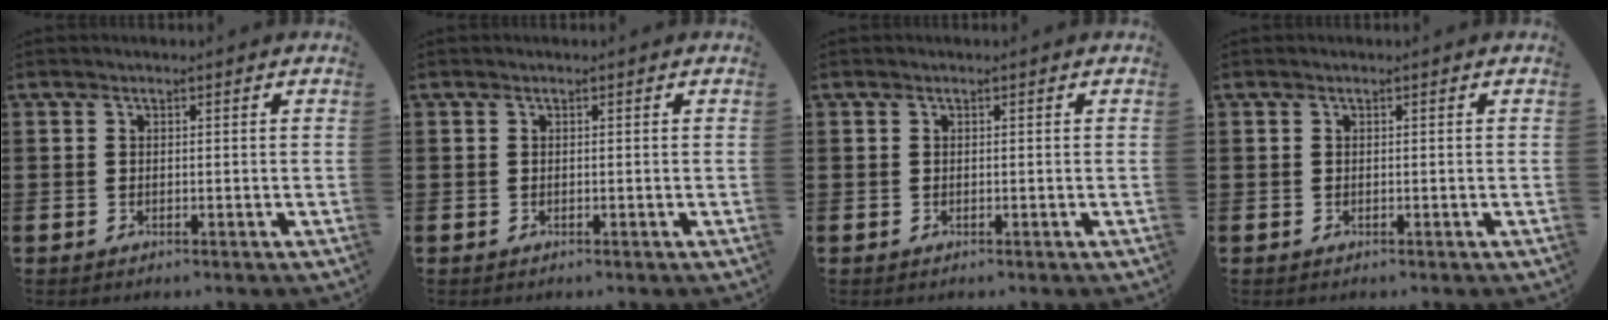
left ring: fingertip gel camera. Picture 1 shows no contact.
{"total": 0.0}
{"total": 0.0}
{"total": 0.0}